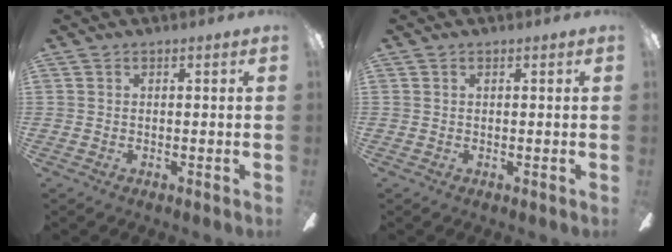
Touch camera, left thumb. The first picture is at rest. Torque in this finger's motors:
{"motor_torque": [0.01, 0.02, 0.01, -0.21, 0.00]}